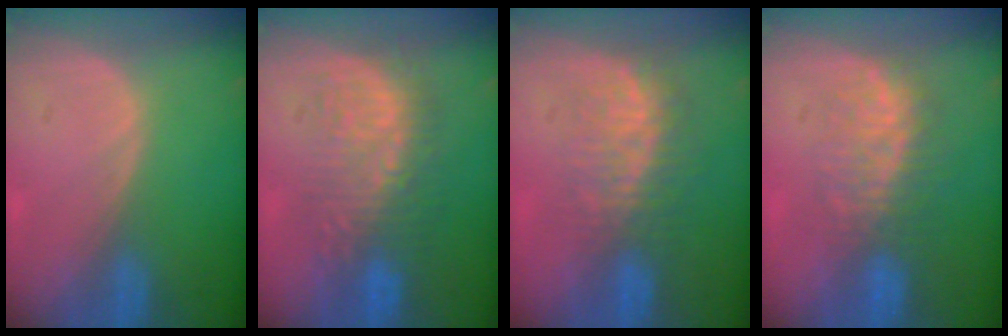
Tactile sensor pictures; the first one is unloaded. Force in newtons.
{"total": 8.7, "press": 8.6, "slide": 1.4}
{"total": 8.1, "press": 7.4, "slide": 3.2}
{"total": 7.5, "press": 7.2, "slide": 2.3}